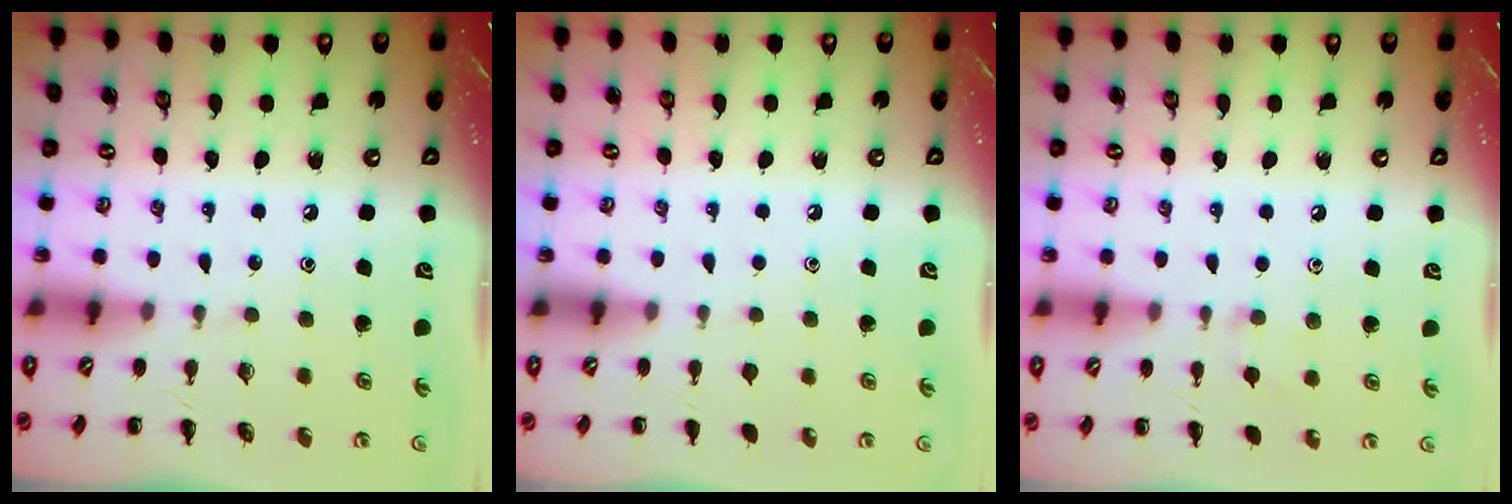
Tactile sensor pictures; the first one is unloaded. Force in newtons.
{"total": 0.6, "press": 0.6, "slide": 0.1}
{"total": 4.9, "press": 4.6, "slide": 1.7}